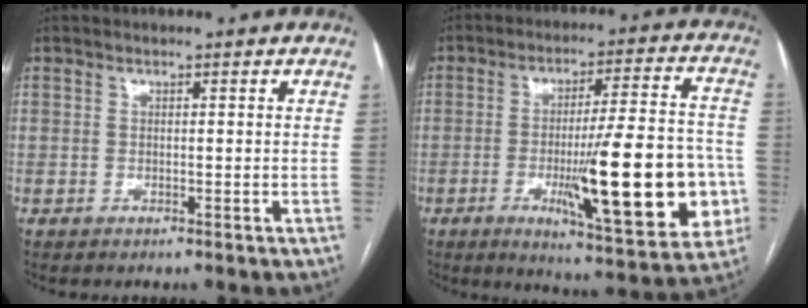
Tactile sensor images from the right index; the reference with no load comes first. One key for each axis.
{"total": 21.0, "fx": -4.9, "fy": 3.3, "fz": 20.1, "tx": -0.265, "ty": -0.001, "tz": -0.060}